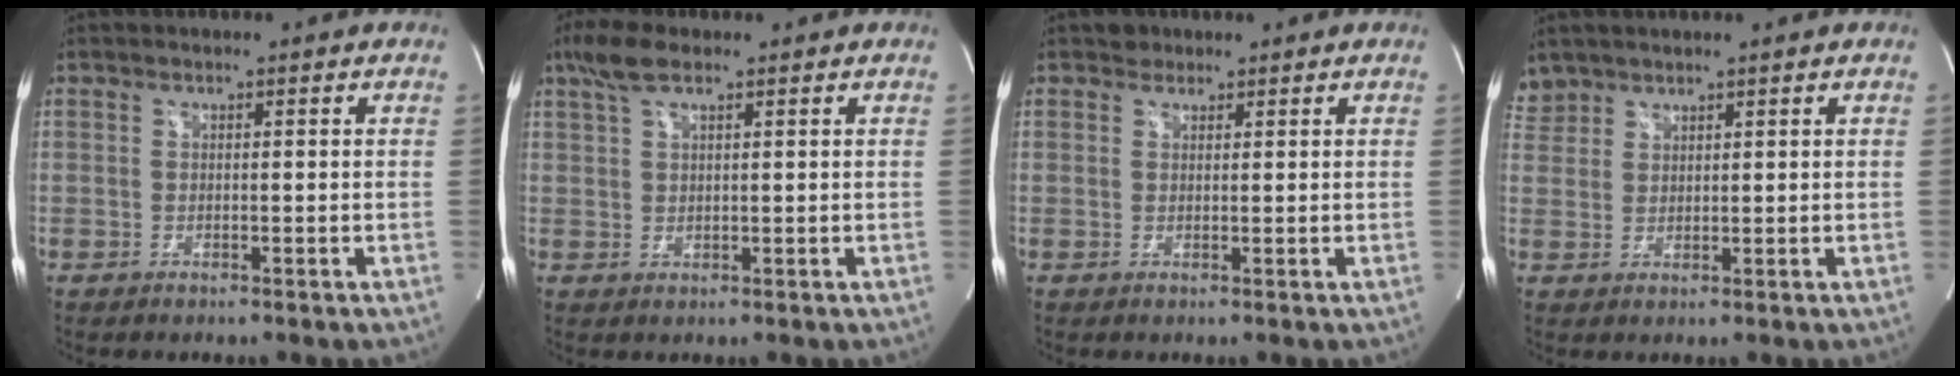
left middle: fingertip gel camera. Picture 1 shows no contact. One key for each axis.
{"total": 4.9, "fx": 3.3, "fy": 1.5, "fz": 3.3, "tx": -0.077, "ty": 0.015, "tz": 0.066}
{"total": 1.4, "fx": 1.0, "fy": 1.0, "fz": 0.0, "tx": 0.006, "ty": 0.004, "tz": 0.010}
{"total": 3.1, "fx": 2.7, "fy": 1.4, "fz": -0.3, "tx": 0.010, "ty": 0.012, "tz": 0.055}